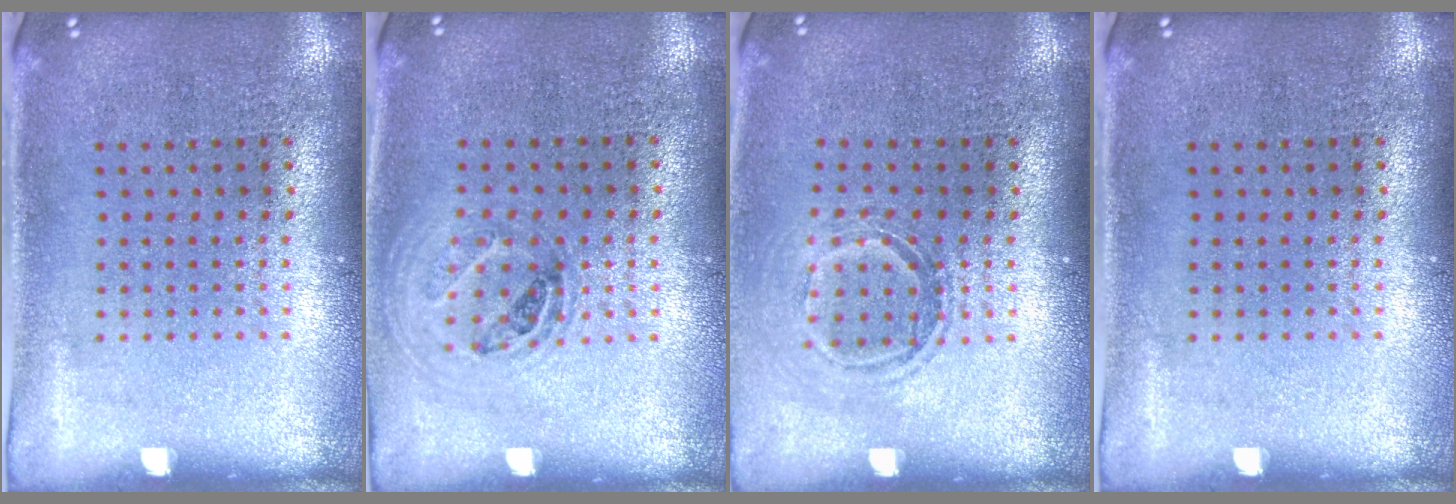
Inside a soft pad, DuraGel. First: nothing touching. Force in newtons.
{"total": 1.1, "press": 1.0, "slide": 0.4}
{"total": 1.5, "press": 1.2, "slide": 0.9}
{"total": 0.0}